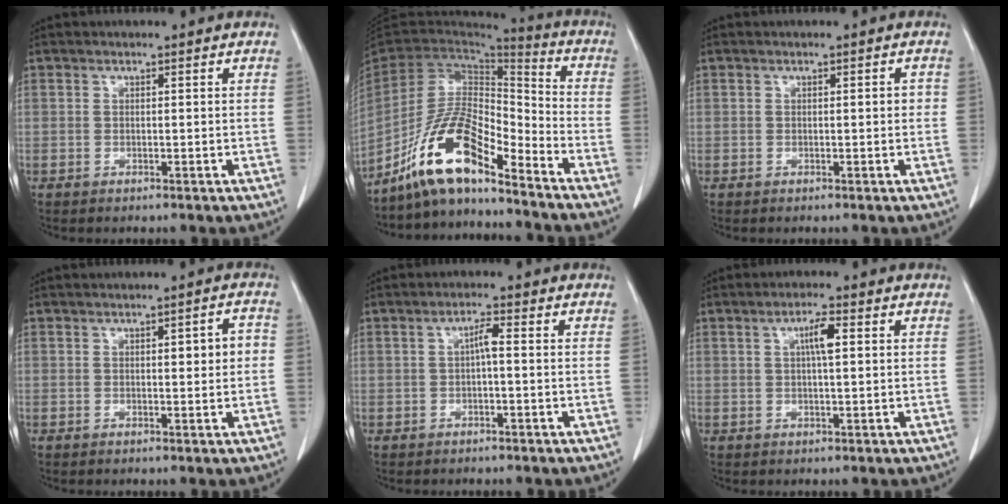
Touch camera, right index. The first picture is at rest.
{"total": 13.0, "force": [-9.7, 2.9, 8.2], "torque": [-0.164, 0.021, -0.181]}
{"total": 1.1, "force": [0.0, 0.4, 1.0], "torque": [-0.011, 0.002, 0.000]}
{"total": 3.5, "force": [0.3, 0.9, 3.4], "torque": [-0.044, 0.008, 0.003]}
{"total": 2.2, "force": [-0.1, 0.3, 2.2], "torque": [-0.038, 0.005, -0.002]}
{"total": 3.6, "force": [0.9, 0.4, 3.5], "torque": [-0.061, 0.004, 0.014]}